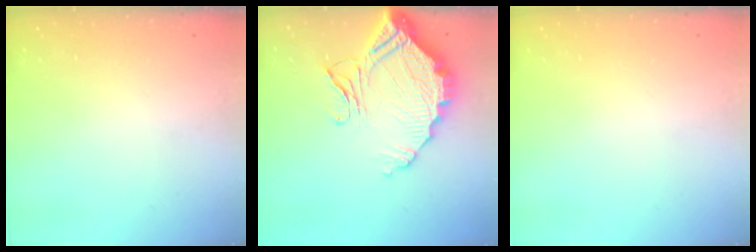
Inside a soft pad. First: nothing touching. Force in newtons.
{"total": 15.2, "press": 15.1, "slide": 1.5}
{"total": 0.0}